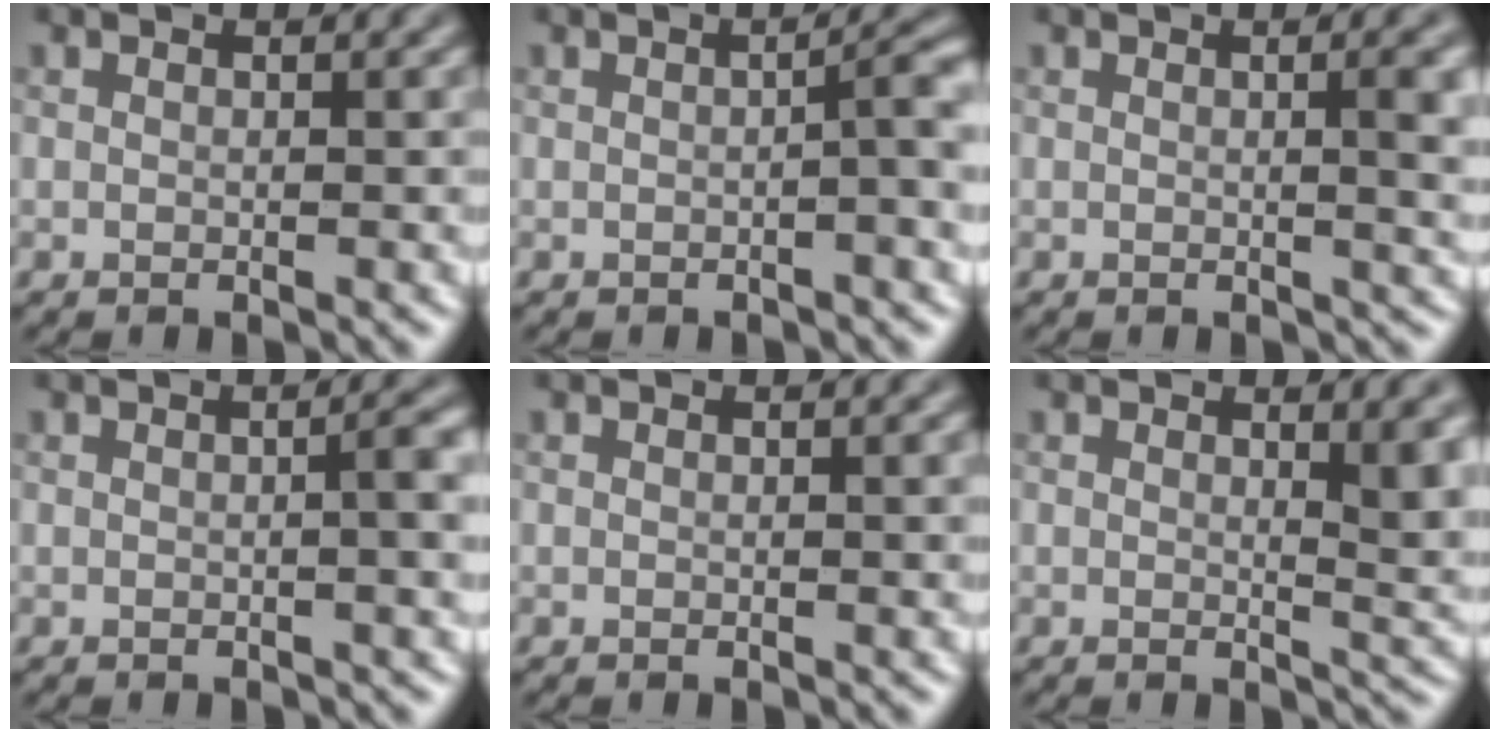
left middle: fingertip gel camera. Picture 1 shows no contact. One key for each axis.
{"total": 3.4, "fx": -0.2, "fy": 0.7, "fz": 3.3, "tx": -0.041, "ty": 0.014, "tz": -0.009}
{"total": 3.9, "fx": 0.4, "fy": 1.1, "fz": 3.7, "tx": -0.041, "ty": 0.008, "tz": 0.001}
{"total": 3.5, "fx": 0.1, "fy": 1.0, "fz": 3.4, "tx": -0.038, "ty": 0.012, "tz": -0.003}
{"total": 0.7, "fx": 0.1, "fy": 0.1, "fz": 0.6, "tx": -0.007, "ty": 0.000, "tz": 0.000}
{"total": 4.6, "fx": 1.6, "fy": 1.5, "fz": 4.0, "tx": -0.036, "ty": -0.003, "tz": 0.022}